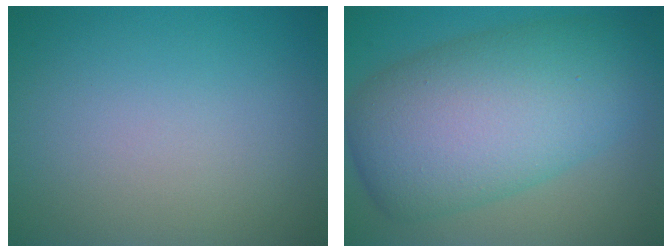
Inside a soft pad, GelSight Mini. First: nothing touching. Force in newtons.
{"total": 11.6, "press": 11.6, "slide": 0.3}